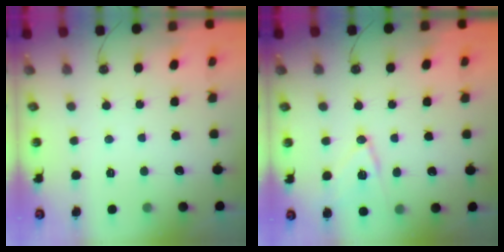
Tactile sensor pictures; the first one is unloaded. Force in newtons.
{"total": 10.5, "press": 10.5, "slide": 0.8}